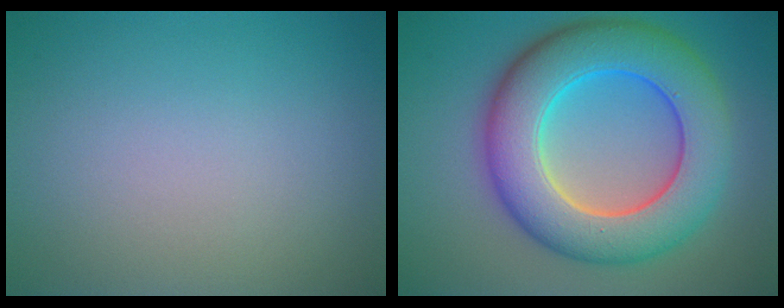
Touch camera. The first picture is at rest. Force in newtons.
{"total": 10.9, "press": 10.8, "slide": 0.6}